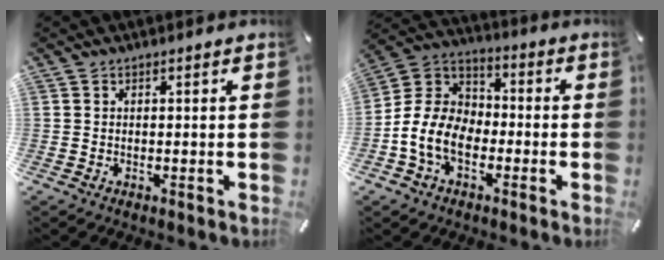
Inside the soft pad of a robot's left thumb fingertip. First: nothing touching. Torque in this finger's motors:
{"motor_torque": [0.00, 1.47, 1.46, 0.45, 0.45]}